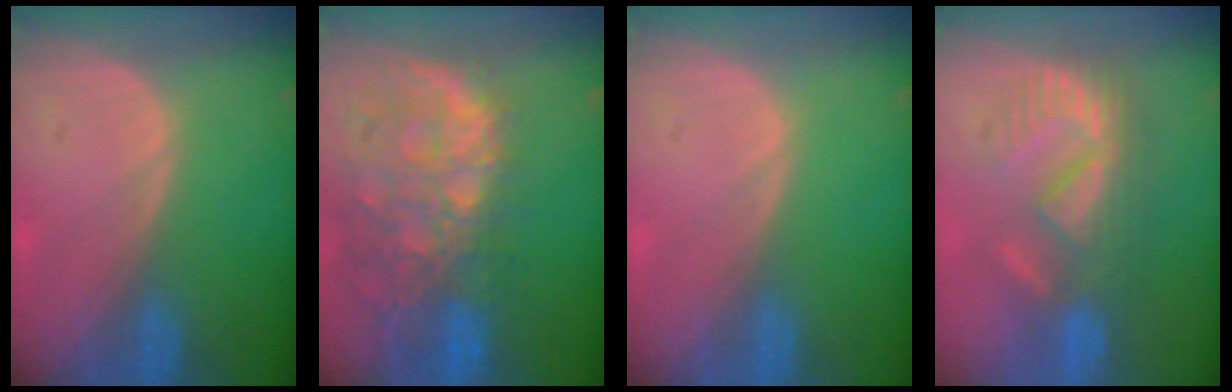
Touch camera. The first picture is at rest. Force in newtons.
{"total": 13.2, "press": 10.8, "slide": 7.6}
{"total": 0.0}
{"total": 8.3, "press": 8.0, "slide": 2.1}